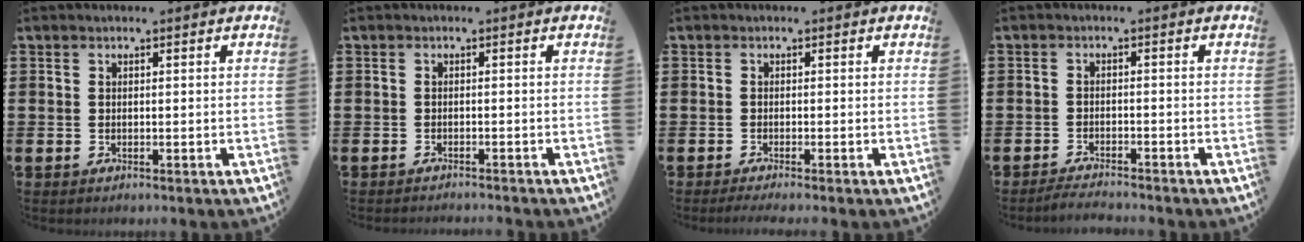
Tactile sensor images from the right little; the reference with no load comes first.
{"total": 0.8, "force": [-0.8, -0.2, 0.0], "torque": [0.001, 0.000, -0.016]}
{"total": 0.8, "force": [-0.5, 0.0, 0.6], "torque": [-0.008, -0.002, -0.009]}
{"total": 1.9, "force": [-1.9, -0.1, 0.2], "torque": [-0.006, 0.004, -0.037]}